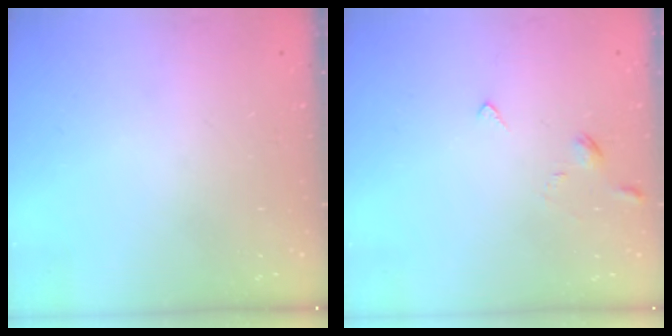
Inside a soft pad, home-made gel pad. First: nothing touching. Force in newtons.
{"total": 2.8, "press": 2.8, "slide": 0.6}